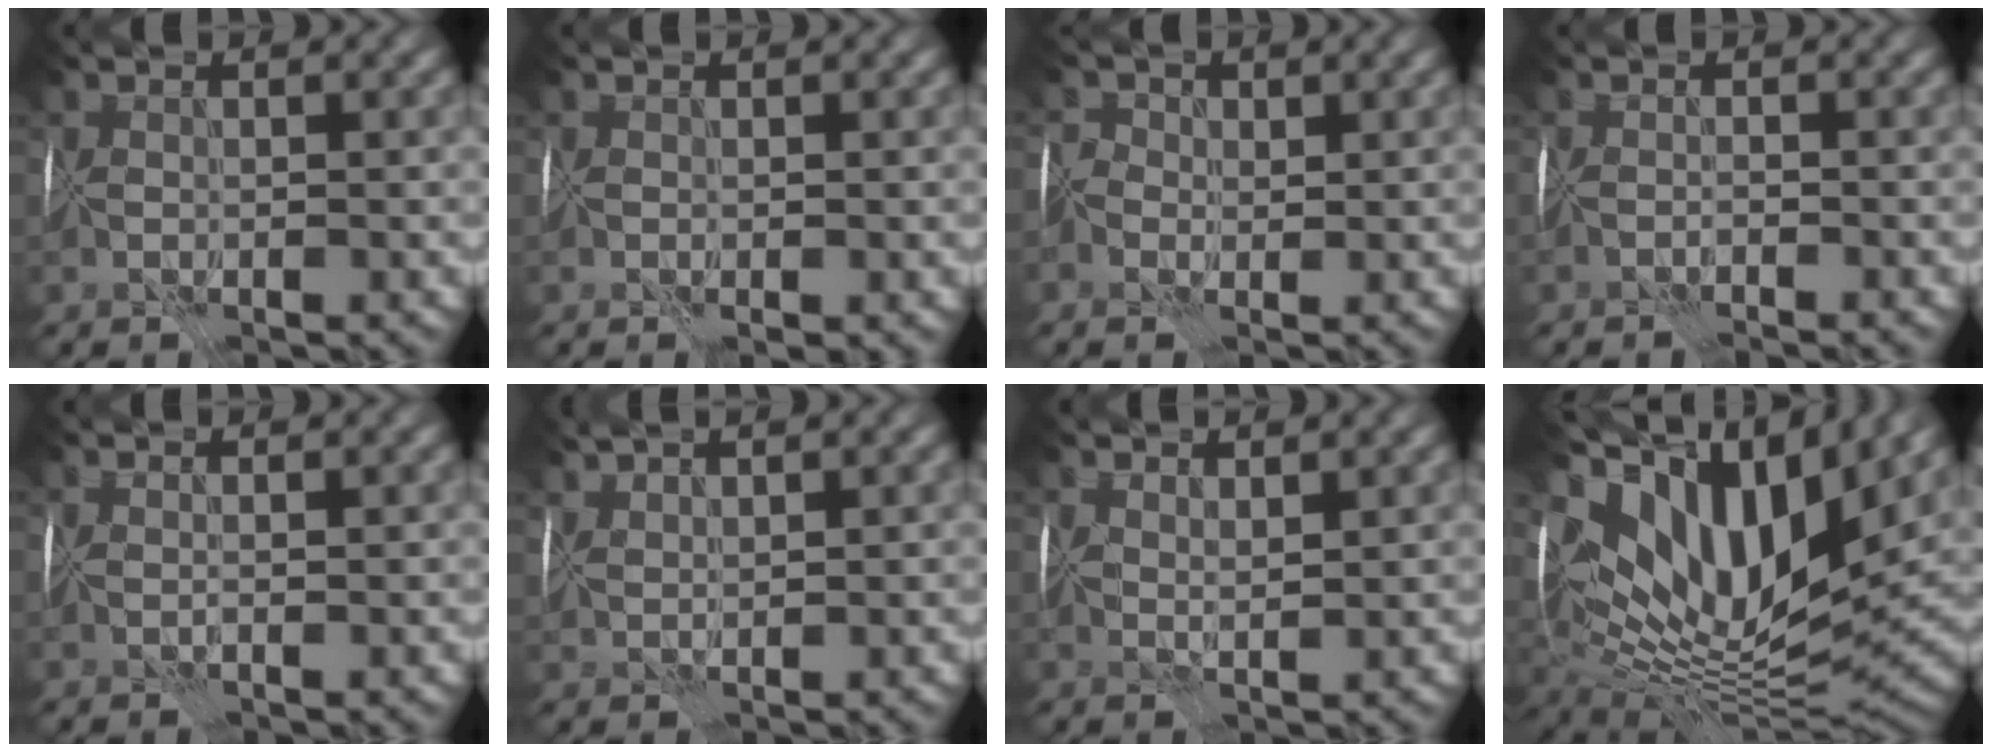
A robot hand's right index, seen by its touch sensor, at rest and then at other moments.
{"total": 0.7, "force": [0.0, 0.3, 0.6], "torque": [-0.008, 0.001, 0.005]}
{"total": 2.1, "force": [0.0, 2.0, 0.8], "torque": [-0.007, 0.026, -0.007]}
{"total": 1.3, "force": [-0.6, -1.1, -0.4], "torque": [0.012, 0.006, -0.014]}
{"total": 1.1, "force": [0.7, -0.8, -0.3], "torque": [0.005, 0.008, 0.015]}
{"total": 2.5, "force": [2.4, -0.6, -0.3], "torque": [0.003, 0.011, 0.057]}
{"total": 1.9, "force": [1.8, -0.6, -0.2], "torque": [0.004, 0.005, 0.042]}
{"total": 15.7, "force": [7.9, 7.0, 11.6], "torque": [-0.230, 0.029, 0.138]}